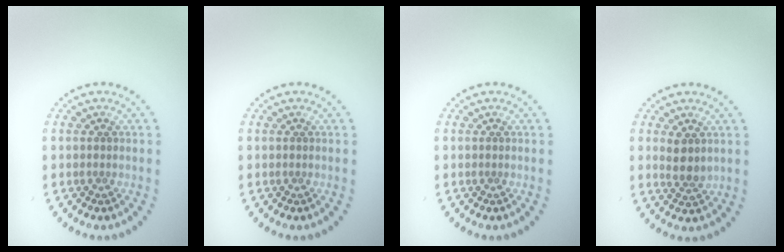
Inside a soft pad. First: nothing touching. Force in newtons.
{"total": 0.0}
{"total": 0.0}
{"total": 2.0, "press": 1.8, "slide": 0.9}